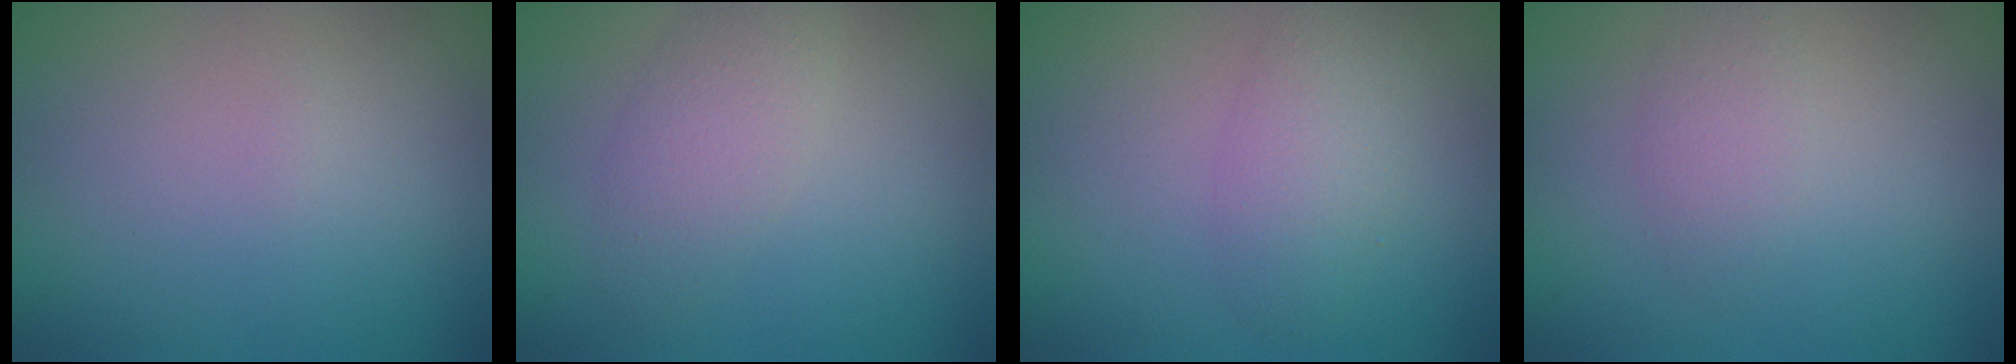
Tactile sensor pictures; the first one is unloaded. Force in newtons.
{"total": 2.7, "press": 2.7, "slide": 0.1}
{"total": 2.8, "press": 2.8, "slide": 0.1}
{"total": 1.8, "press": 1.8, "slide": 0.0}